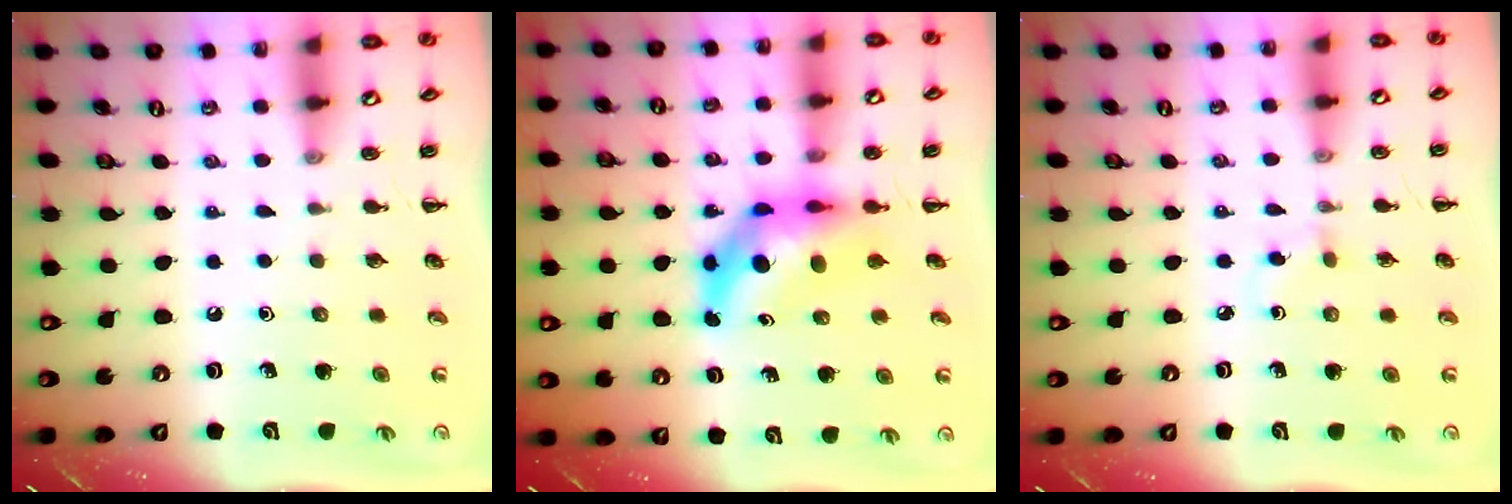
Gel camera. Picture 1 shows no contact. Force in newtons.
{"total": 7.3, "press": 7.0, "slide": 2.3}
{"total": 2.0, "press": 1.7, "slide": 1.0}